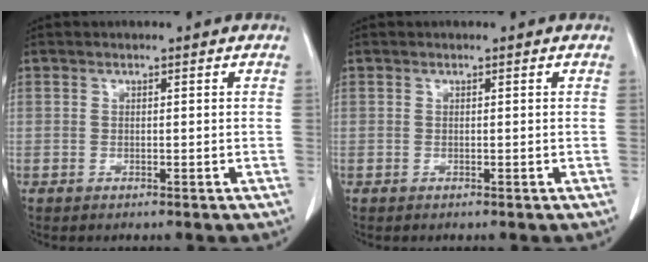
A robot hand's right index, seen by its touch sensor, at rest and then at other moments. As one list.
[{"total": 0.0}]